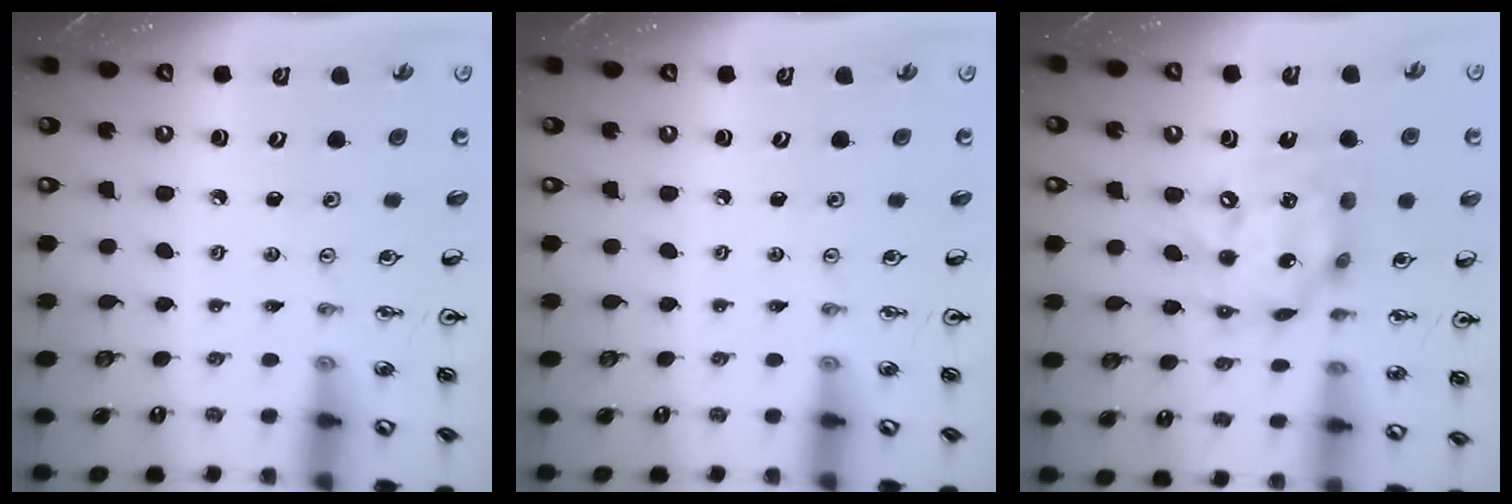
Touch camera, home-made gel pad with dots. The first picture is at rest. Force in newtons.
{"total": 0.0}
{"total": 14.3, "press": 14.2, "slide": 1.0}